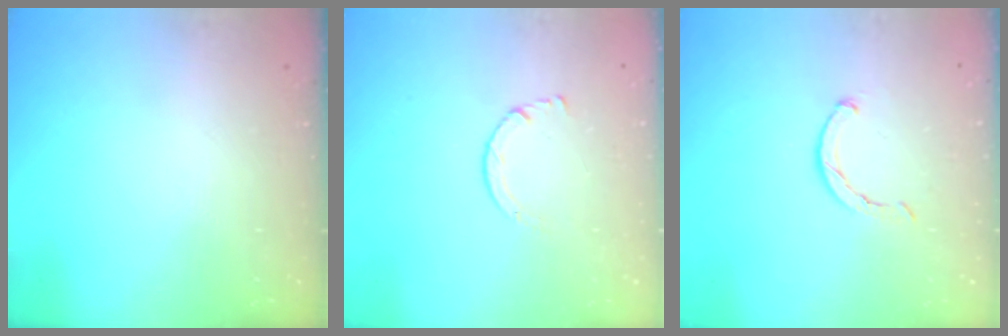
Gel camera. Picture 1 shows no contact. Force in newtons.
{"total": 2.7, "press": 2.7, "slide": 0.3}
{"total": 2.3, "press": 2.2, "slide": 0.5}